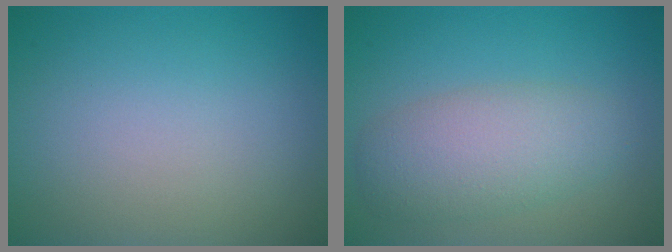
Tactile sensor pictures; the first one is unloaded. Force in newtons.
{"total": 4.7, "press": 4.7, "slide": 0.3}